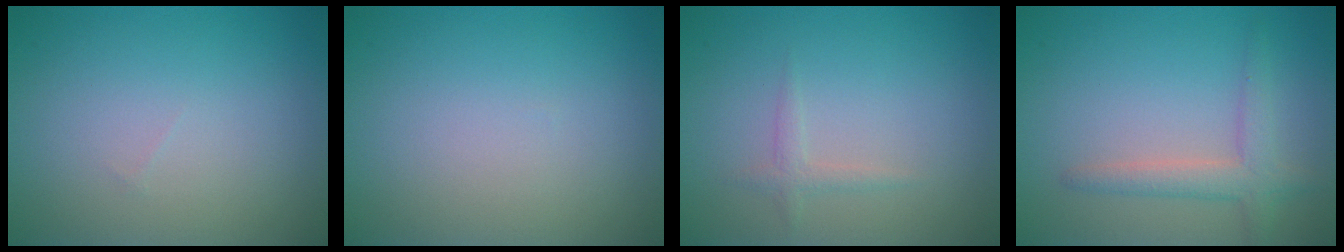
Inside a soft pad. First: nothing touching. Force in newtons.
{"total": 0.0}
{"total": 1.1, "press": 1.1, "slide": 0.0}
{"total": 2.7, "press": 2.7, "slide": 0.2}